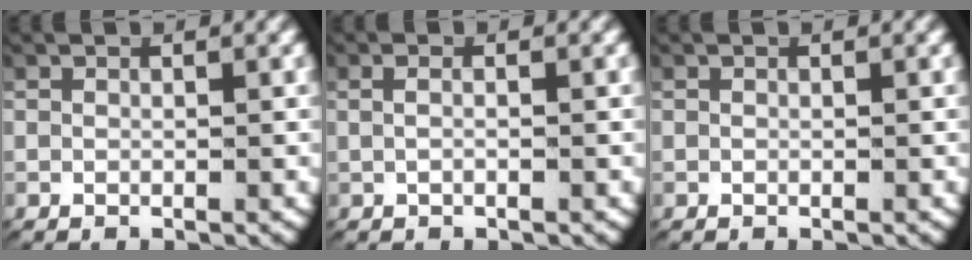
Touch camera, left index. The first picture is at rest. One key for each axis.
{"total": 0.9, "fx": -0.2, "fy": 0.1, "fz": 0.9, "tx": -0.021, "ty": 0.000, "tz": -0.003}
{"total": 0.0}